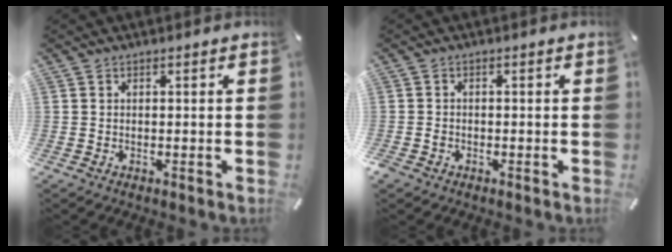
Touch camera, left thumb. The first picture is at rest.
{"total": 1.4, "force": [-0.8, 1.0, 0.4], "torque": [-0.008, 0.004, -0.018]}